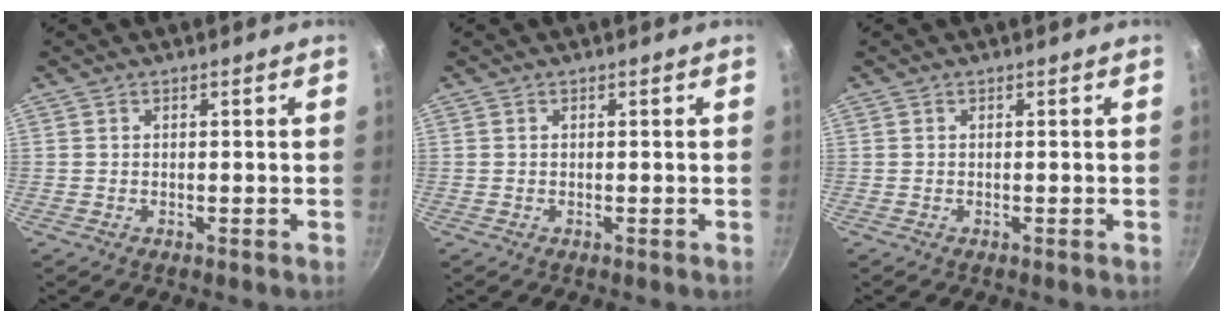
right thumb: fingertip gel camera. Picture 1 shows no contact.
{"total": 0.0}
{"total": 0.0}